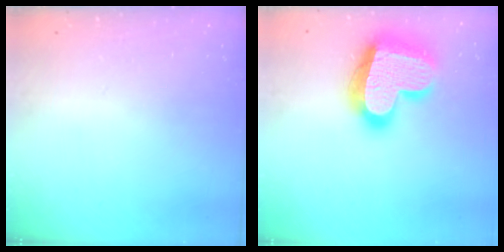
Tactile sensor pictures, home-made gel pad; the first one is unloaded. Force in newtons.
{"total": 24.6, "press": 24.5, "slide": 1.9}